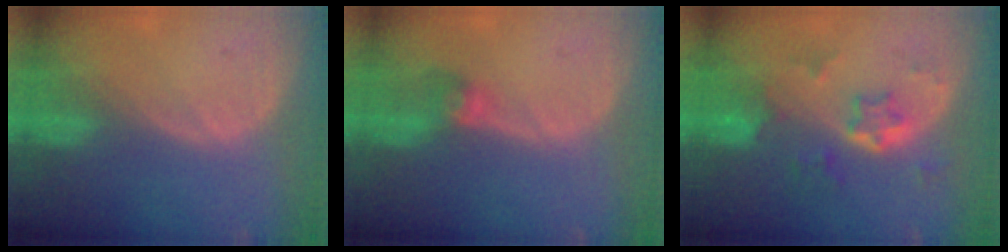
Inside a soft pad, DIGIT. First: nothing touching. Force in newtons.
{"total": 2.7, "press": 2.7, "slide": 0.3}
{"total": 5.8, "press": 5.2, "slide": 2.5}